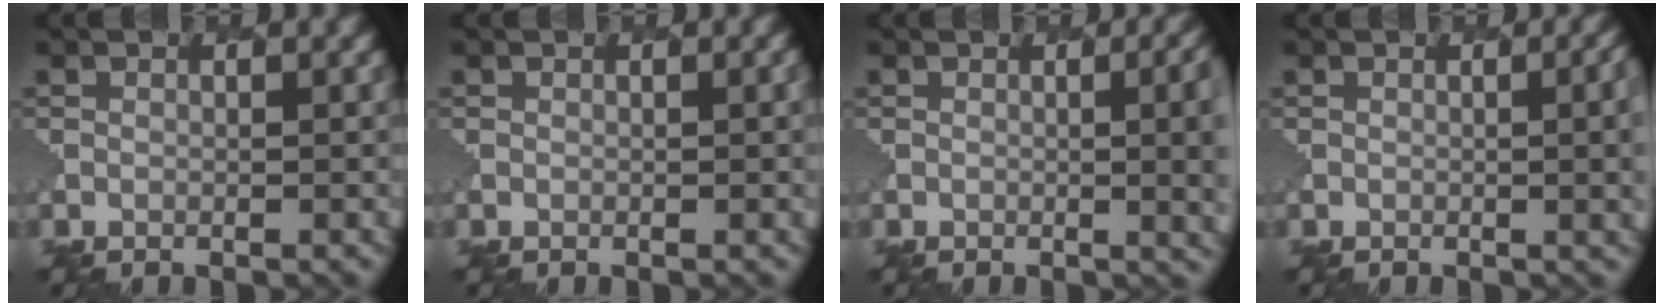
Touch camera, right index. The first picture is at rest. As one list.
[{"total": 1.3, "force": [0.2, 0.5, 1.2], "torque": [-0.003, 0.004, 0.002]}, {"total": 7.4, "force": [0.2, 3.5, 6.5], "torque": [-0.034, 0.005, -0.002]}, {"total": 5.7, "force": [0.3, 2.5, 5.1], "torque": [-0.029, 0.005, 0.000]}]